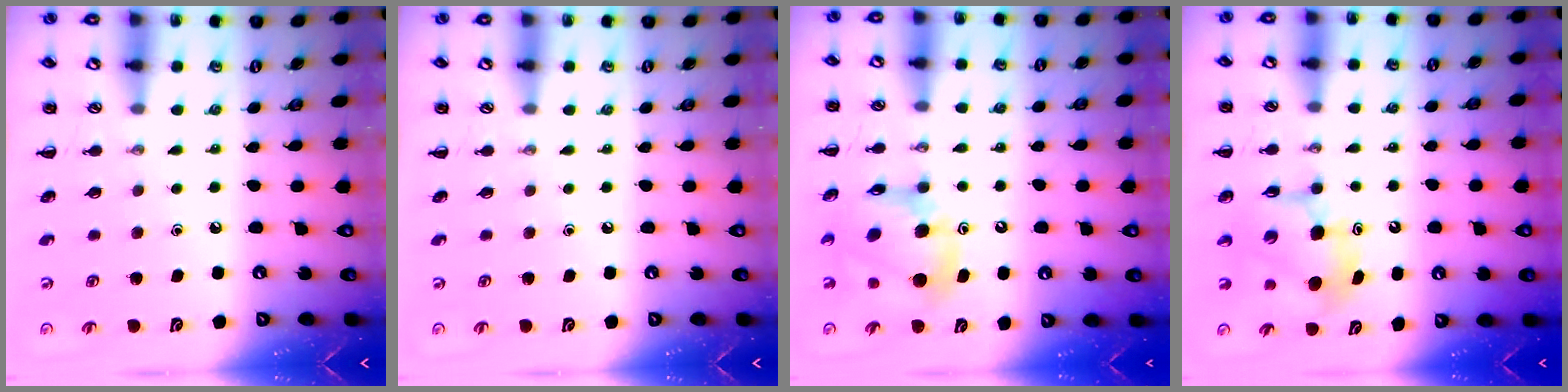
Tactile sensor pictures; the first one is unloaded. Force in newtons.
{"total": 0.0}
{"total": 13.0, "press": 12.2, "slide": 4.4}
{"total": 8.7, "press": 8.3, "slide": 2.6}